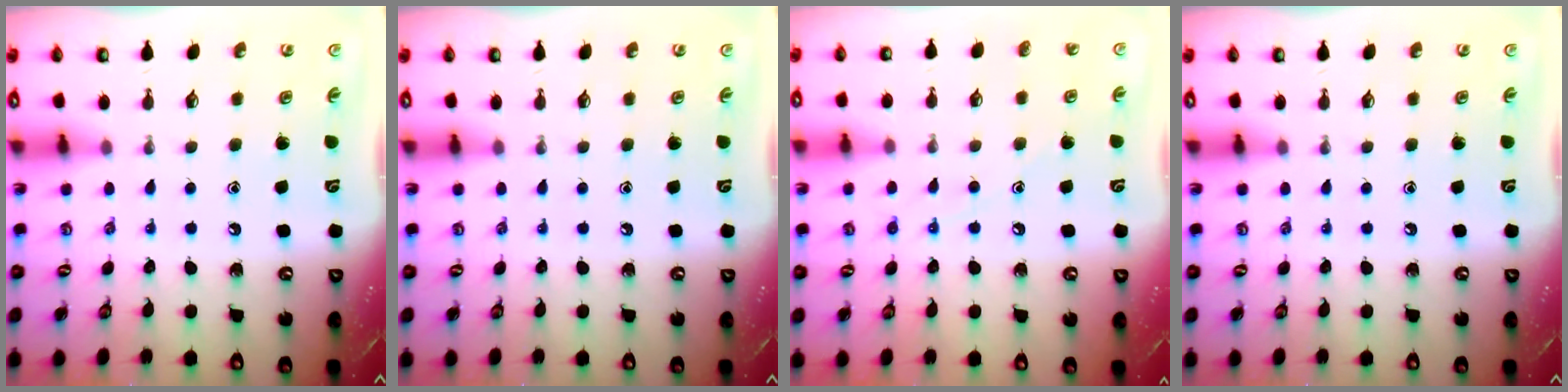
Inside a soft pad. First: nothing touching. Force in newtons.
{"total": 0.0}
{"total": 7.4, "press": 7.4, "slide": 0.2}
{"total": 0.0}